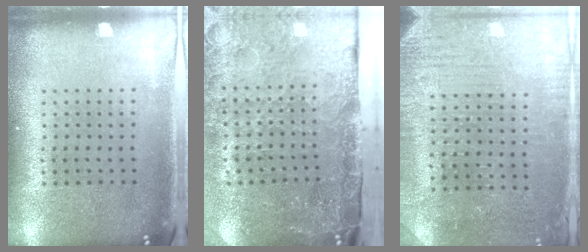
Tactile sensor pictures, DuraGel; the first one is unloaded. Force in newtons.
{"total": 5.1, "press": 4.2, "slide": 3.0}
{"total": 3.0, "press": 2.9, "slide": 0.7}